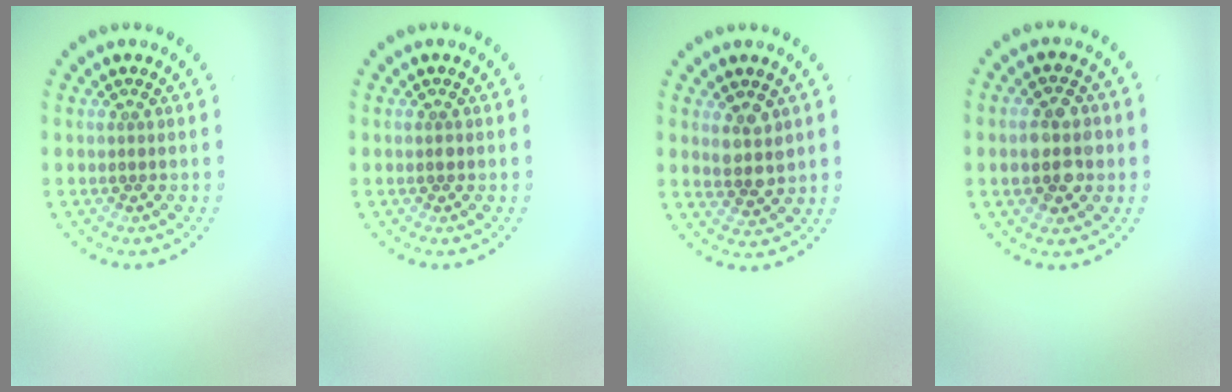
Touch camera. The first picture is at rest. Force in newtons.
{"total": 0.5, "press": 0.5, "slide": 0.1}
{"total": 2.8, "press": 2.5, "slide": 1.2}
{"total": 3.7, "press": 3.7, "slide": 0.0}